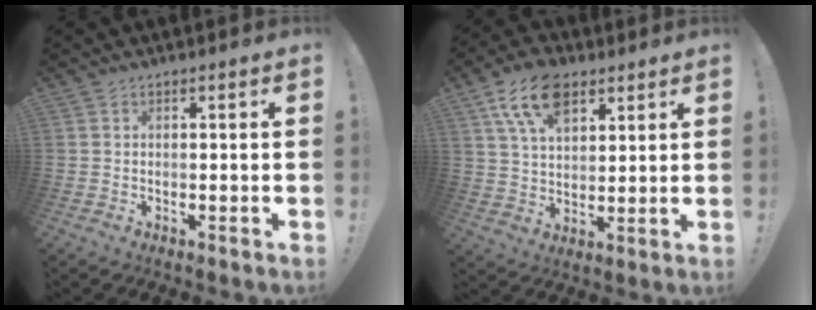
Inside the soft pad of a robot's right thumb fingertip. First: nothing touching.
{"total": 13.8, "force": [7.6, 8.0, 8.2], "torque": [-0.142, -0.022, 0.144]}